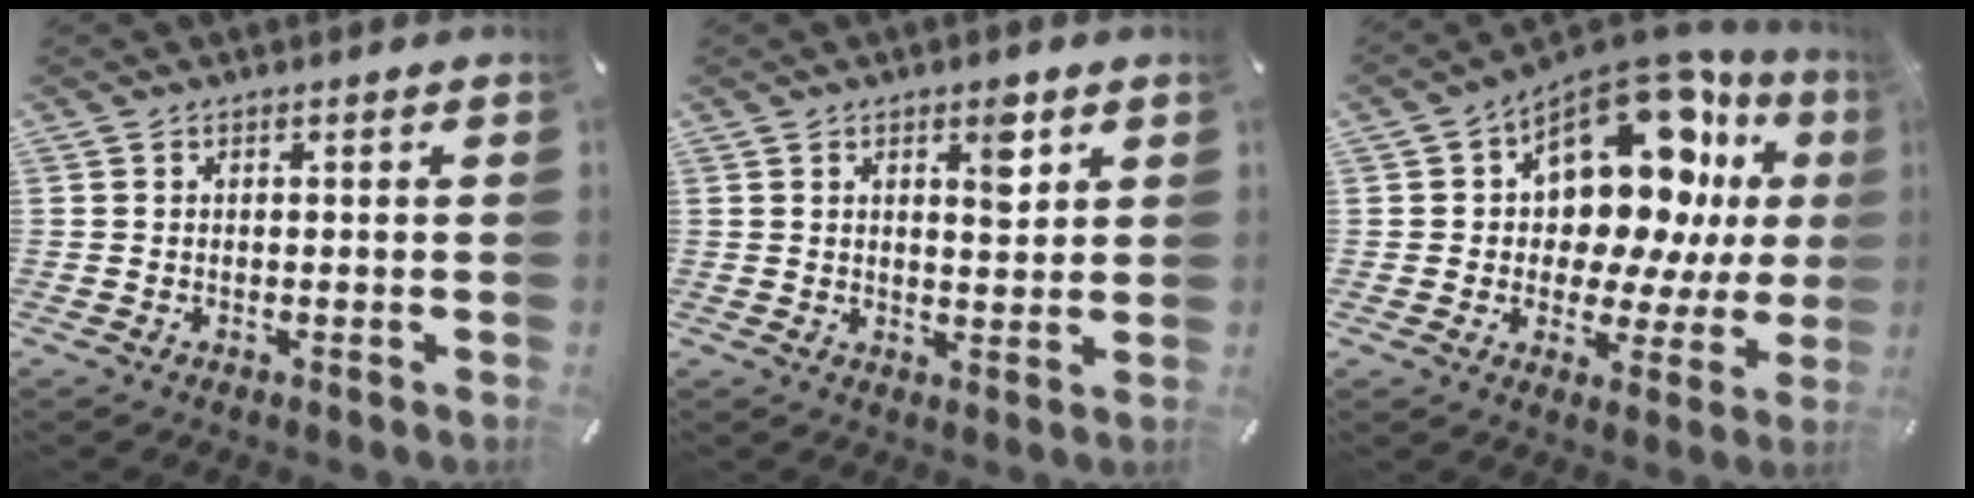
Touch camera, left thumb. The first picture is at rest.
{"total": 5.8, "force": [2.7, 2.6, 4.4], "torque": [-0.044, -0.015, 0.037]}
{"total": 18.2, "force": [8.8, 10.1, 12.2], "torque": [-0.184, -0.081, 0.145]}